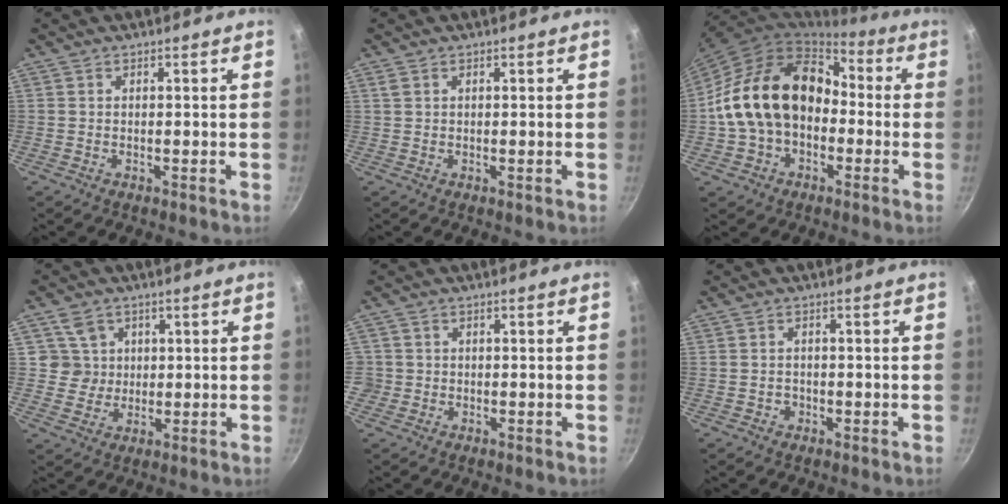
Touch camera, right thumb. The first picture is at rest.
{"total": 1.0, "force": [0.3, 0.6, 0.7], "torque": [-0.013, 0.002, 0.005]}
{"total": 18.7, "force": [-1.2, 13.9, 12.5], "torque": [-0.195, 0.061, -0.024]}
{"total": 5.5, "force": [1.8, 5.2, 0.5], "torque": [0.030, -0.003, 0.033]}
{"total": 2.2, "force": [-0.5, 2.1, 0.2], "torque": [0.009, 0.013, -0.007]}
{"total": 1.6, "force": [-0.7, 1.4, 0.3], "torque": [0.001, 0.007, -0.006]}